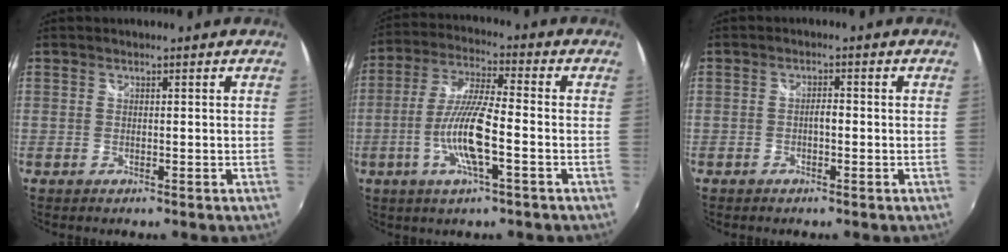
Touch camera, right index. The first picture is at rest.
{"total": 11.3, "force": [-3.4, 1.6, 10.7], "torque": [-0.218, -0.004, -0.066]}
{"total": 1.5, "force": [-0.5, 0.6, 1.3], "torque": [-0.023, 0.005, -0.010]}